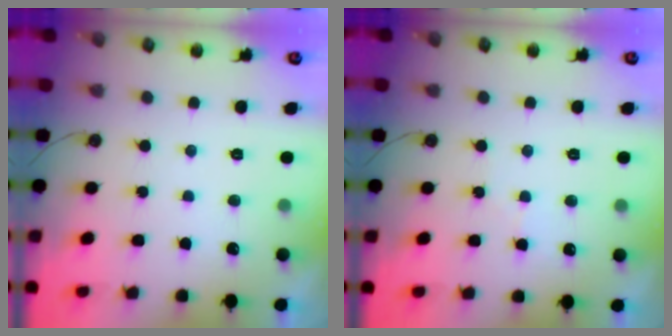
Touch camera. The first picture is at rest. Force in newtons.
{"total": 5.6, "press": 5.5, "slide": 0.9}